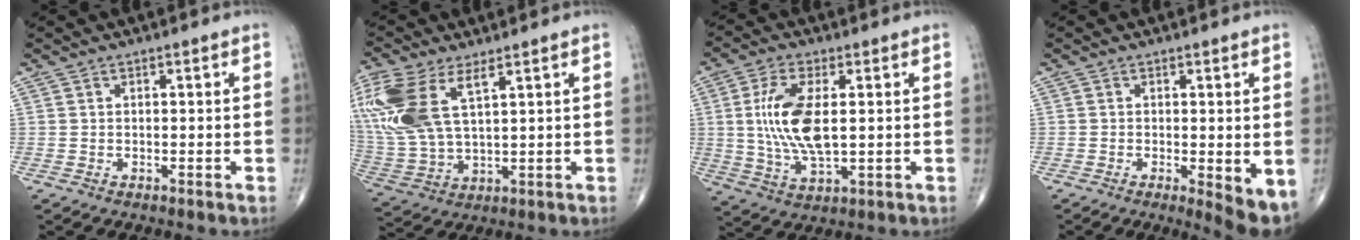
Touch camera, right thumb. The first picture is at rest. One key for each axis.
{"total": 17.6, "fx": 7.3, "fy": 7.9, "fz": 13.9, "tx": -0.336, "ty": -0.011, "tz": 0.151}
{"total": 12.3, "fx": 1.4, "fy": 5.3, "fz": 11.0, "tx": -0.226, "ty": -0.010, "tz": 0.031}
{"total": 5.4, "fx": -0.9, "fy": 1.5, "fz": 5.1, "tx": -0.070, "ty": -0.016, "tz": -0.014}